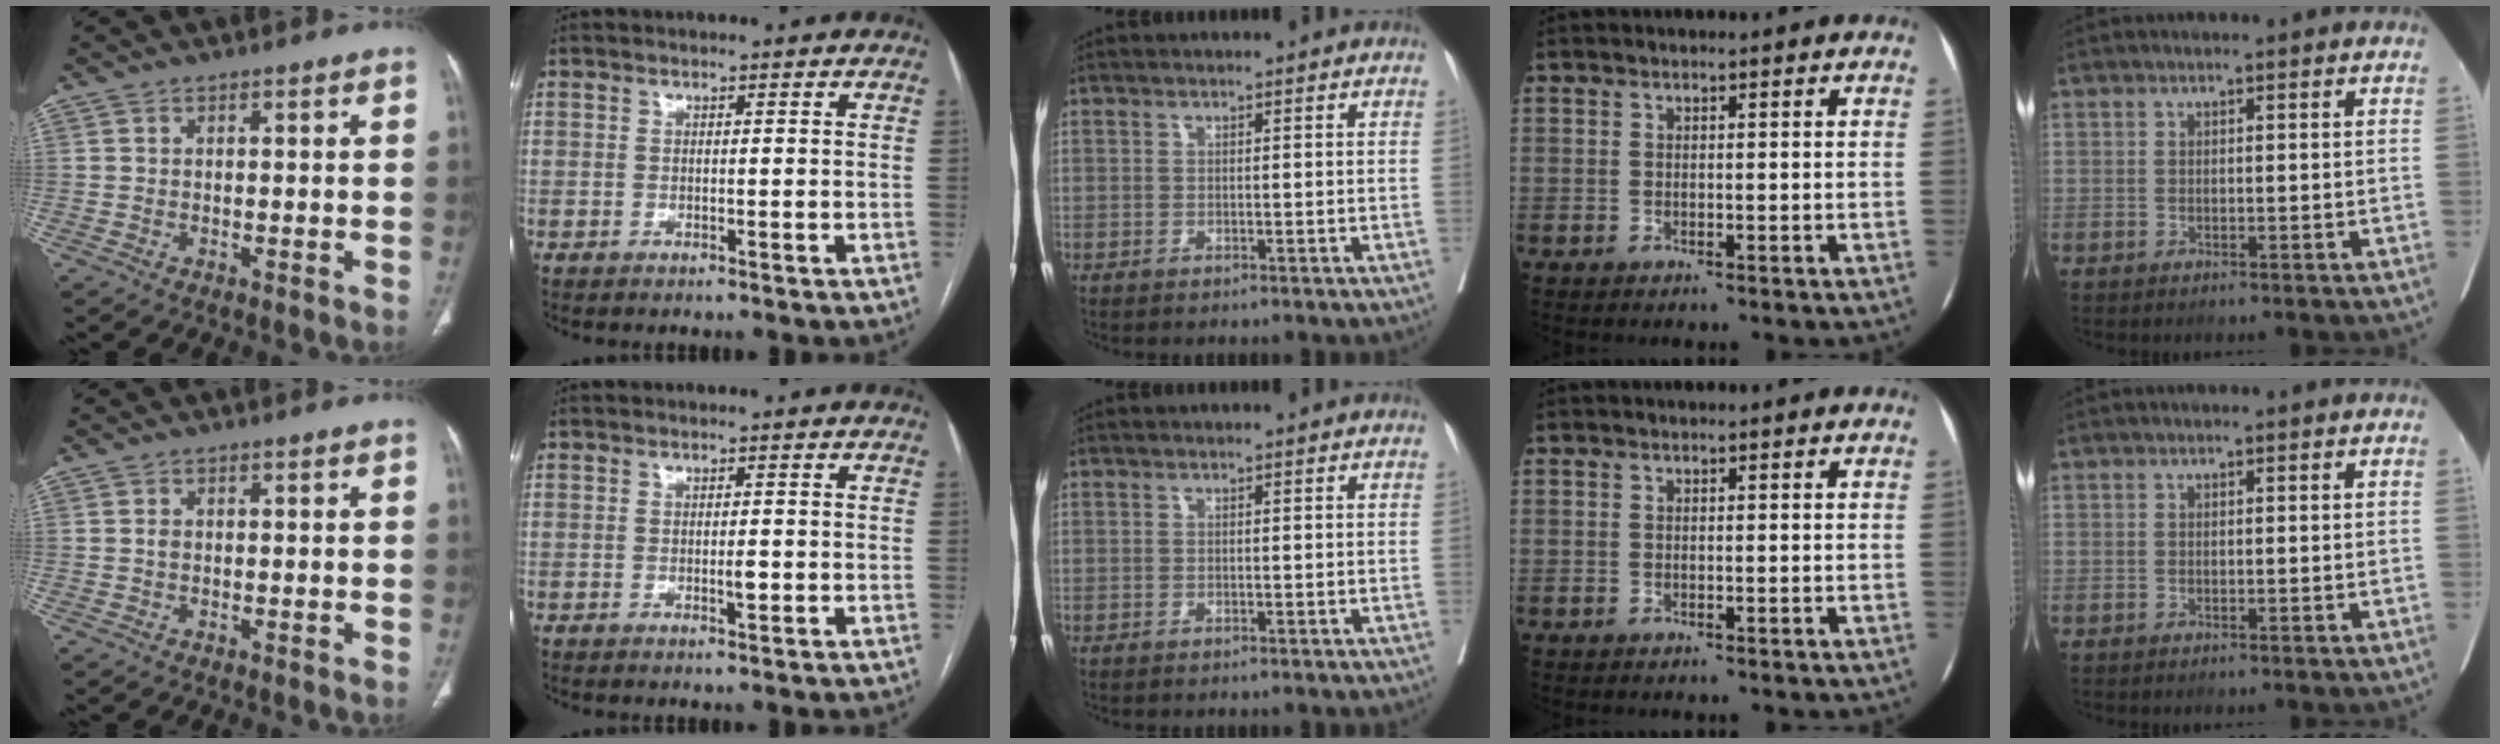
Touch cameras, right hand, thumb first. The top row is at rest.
{"thumb": {"total": 0.8, "force": [0.0, 0.6, 0.5], "torque": [-0.010, 0.001, -0.002]}, "index": {"total": 1.4, "force": [-0.3, 0.3, 1.3], "torque": [-0.024, -0.002, -0.004]}}